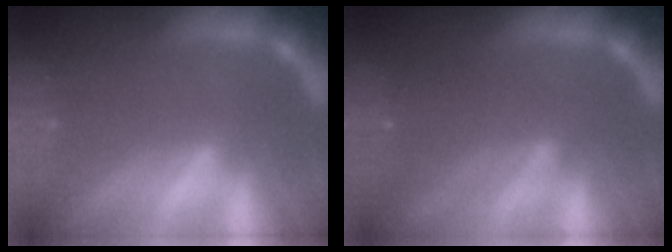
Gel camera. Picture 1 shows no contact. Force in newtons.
{"total": 4.5}